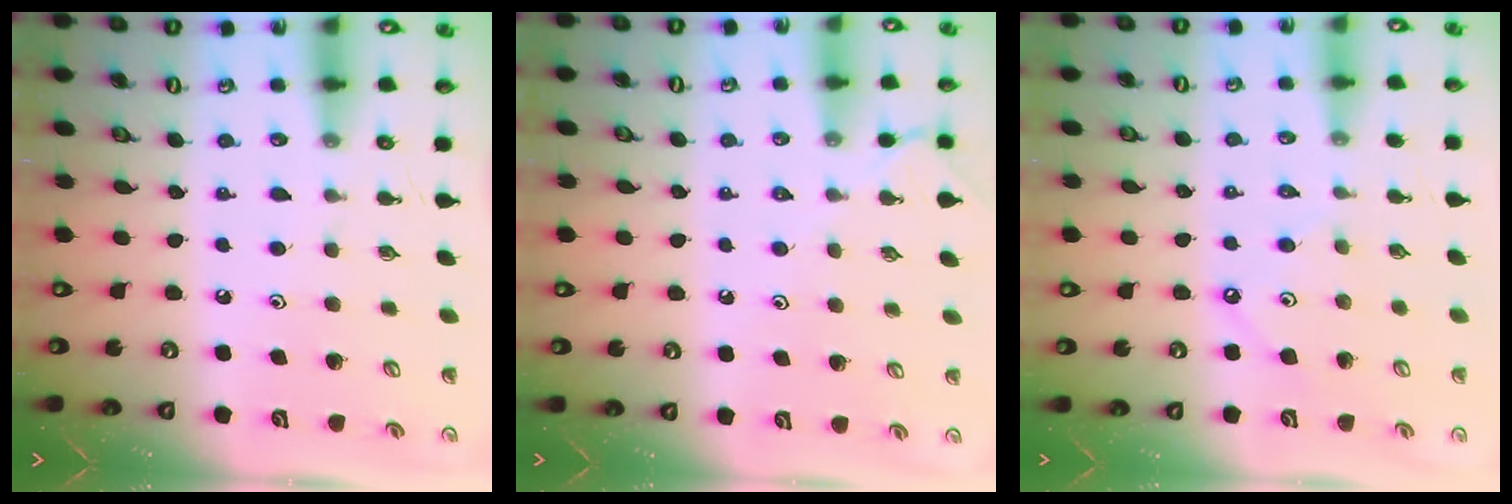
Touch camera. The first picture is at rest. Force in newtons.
{"total": 3.2, "press": 3.2, "slide": 0.3}
{"total": 2.0, "press": 2.0, "slide": 0.2}